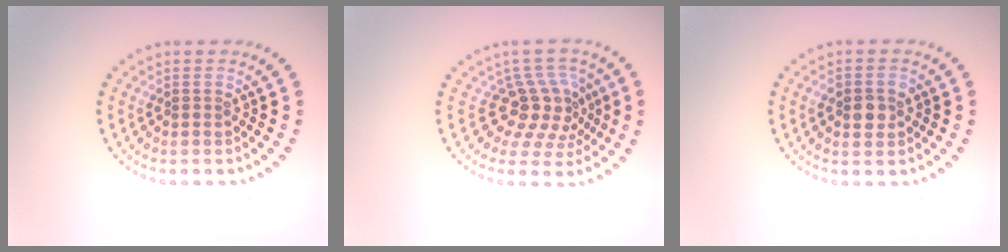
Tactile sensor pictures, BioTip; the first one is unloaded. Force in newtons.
{"total": 4.1, "press": 3.2, "slide": 2.6}
{"total": 2.3, "press": 2.2, "slide": 0.3}